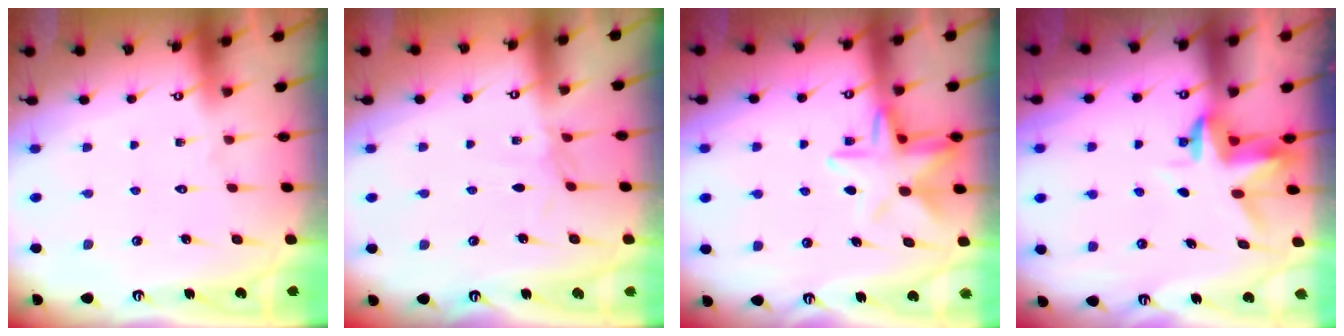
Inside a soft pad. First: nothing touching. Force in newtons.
{"total": 2.3, "press": 2.2, "slide": 0.4}
{"total": 11.5, "press": 11.5, "slide": 1.2}
{"total": 3.3, "press": 3.3, "slide": 0.4}